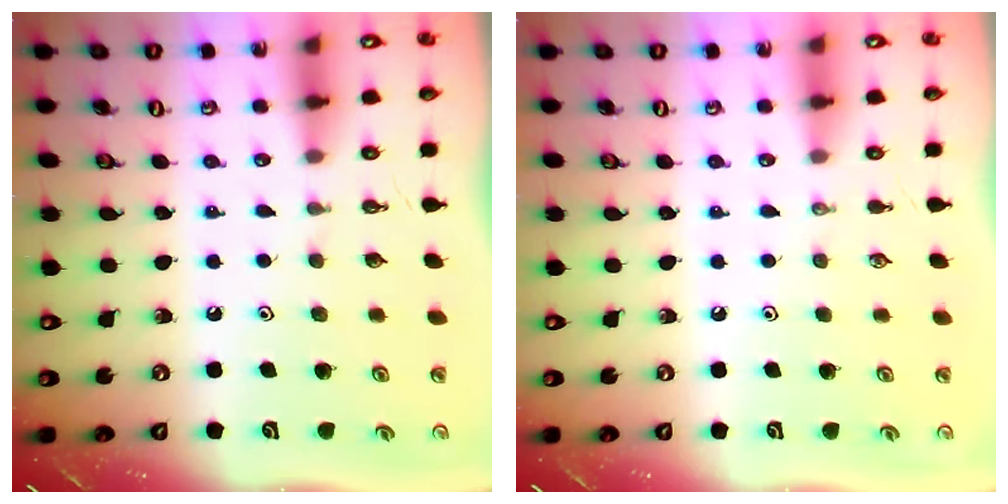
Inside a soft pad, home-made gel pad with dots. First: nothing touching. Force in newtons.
{"total": 0.0}